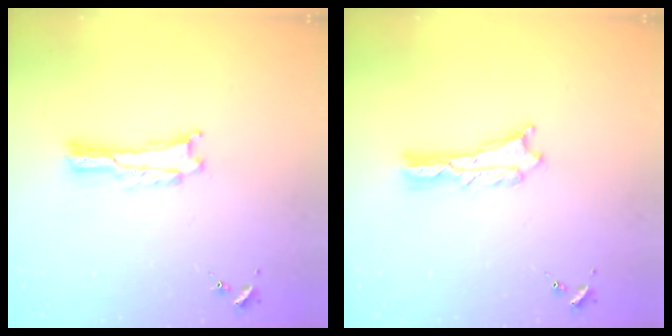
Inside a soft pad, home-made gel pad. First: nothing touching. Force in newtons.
{"total": 1.3, "press": 1.3, "slide": 0.1}